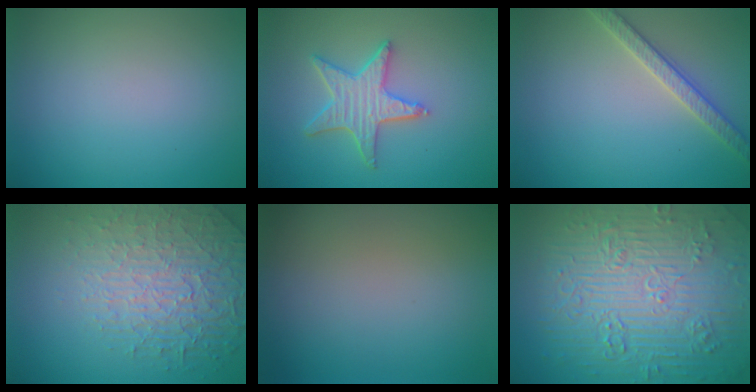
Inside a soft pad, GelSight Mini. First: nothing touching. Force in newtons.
{"total": 4.1, "press": 3.7, "slide": 1.9}
{"total": 2.7, "press": 2.7, "slide": 0.1}
{"total": 5.3, "press": 4.7, "slide": 2.5}
{"total": 0.0}
{"total": 11.7, "press": 7.7, "slide": 8.8}